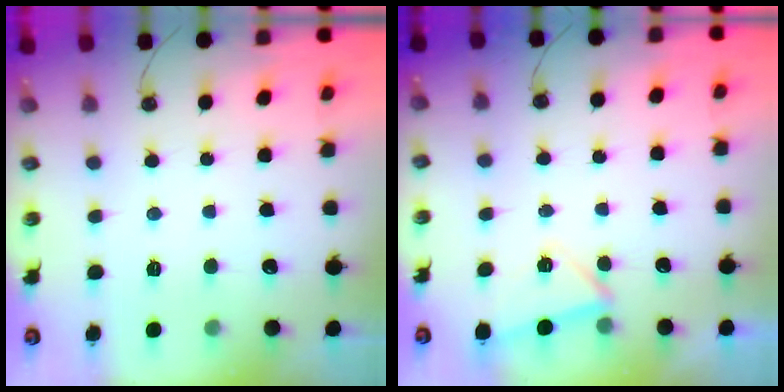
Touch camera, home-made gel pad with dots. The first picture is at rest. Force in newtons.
{"total": 4.9, "press": 4.2, "slide": 2.4}